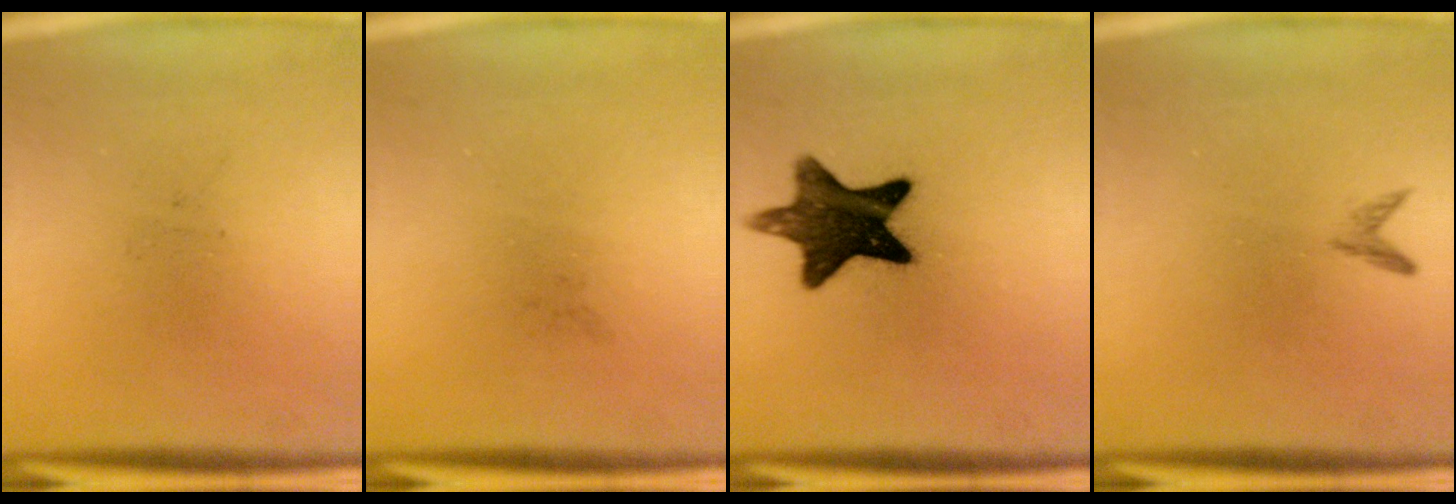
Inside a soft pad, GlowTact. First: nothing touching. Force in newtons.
{"total": 0.0}
{"total": 13.1}
{"total": 0.8}